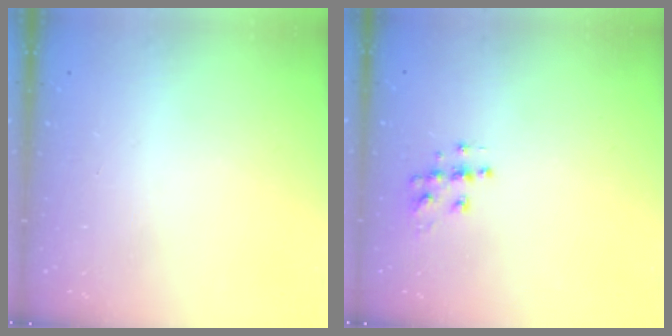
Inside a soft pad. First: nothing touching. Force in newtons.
{"total": 7.3, "press": 7.3, "slide": 0.2}